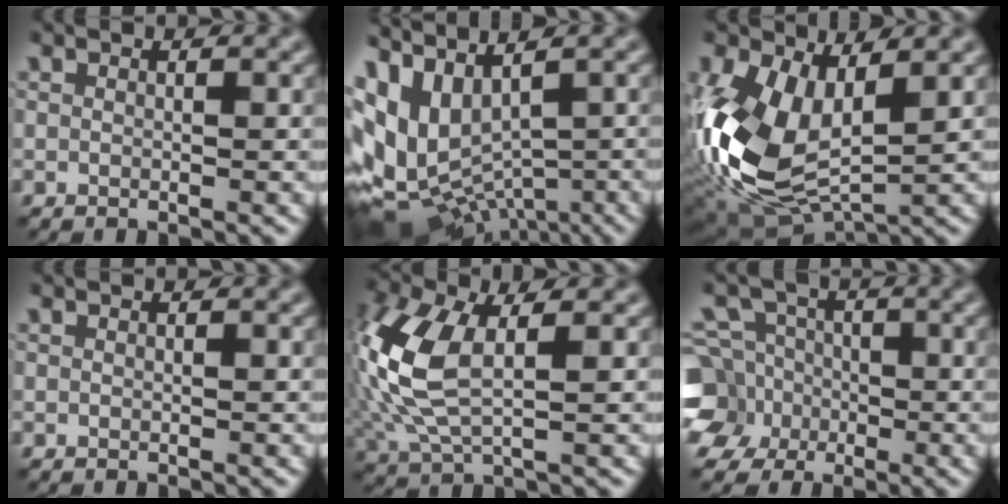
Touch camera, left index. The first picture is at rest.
{"total": 10.0, "force": [-0.6, 6.1, 7.9], "torque": [-0.147, -0.008, 0.038]}
{"total": 11.1, "force": [0.2, 6.5, 8.9], "torque": [-0.216, -0.024, 0.010]}
{"total": 0.0}
{"total": 9.0, "force": [0.5, 4.6, 7.7], "torque": [-0.203, 0.005, 0.008]}
{"total": 9.0, "force": [-2.8, 8.0, 3.0], "torque": [-0.071, 0.016, -0.083]}